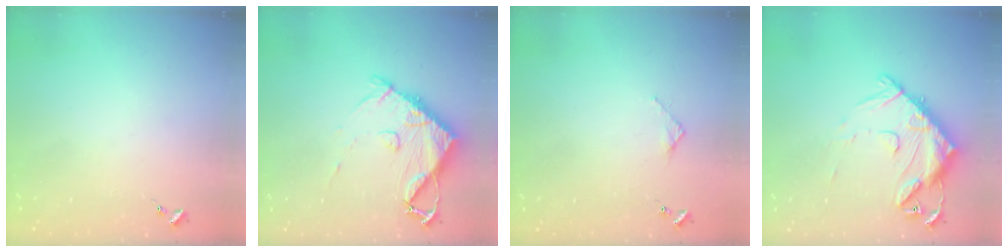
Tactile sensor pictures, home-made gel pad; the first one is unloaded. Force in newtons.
{"total": 10.9, "press": 10.8, "slide": 1.4}
{"total": 2.4, "press": 2.3, "slide": 0.3}
{"total": 16.1, "press": 16.0, "slide": 1.6}